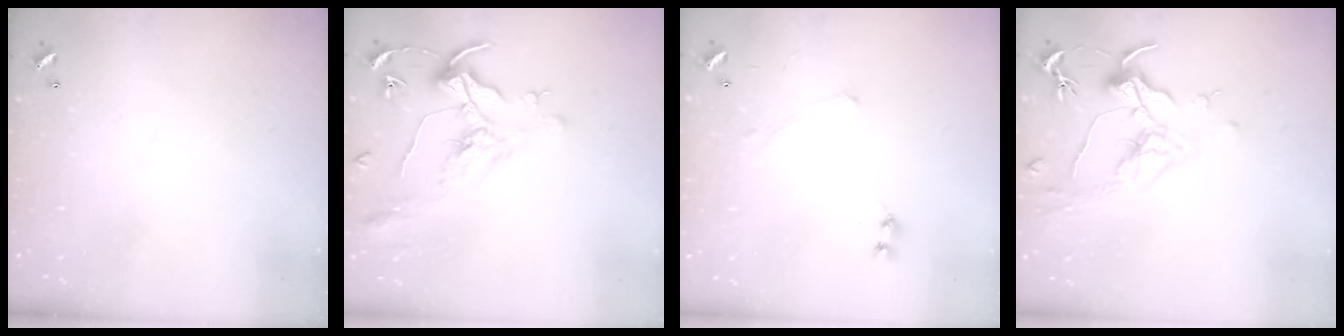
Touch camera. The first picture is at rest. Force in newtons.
{"total": 1.6, "press": 1.4, "slide": 0.7}
{"total": 0.7, "press": 0.7, "slide": 0.3}
{"total": 1.6, "press": 1.4, "slide": 0.7}